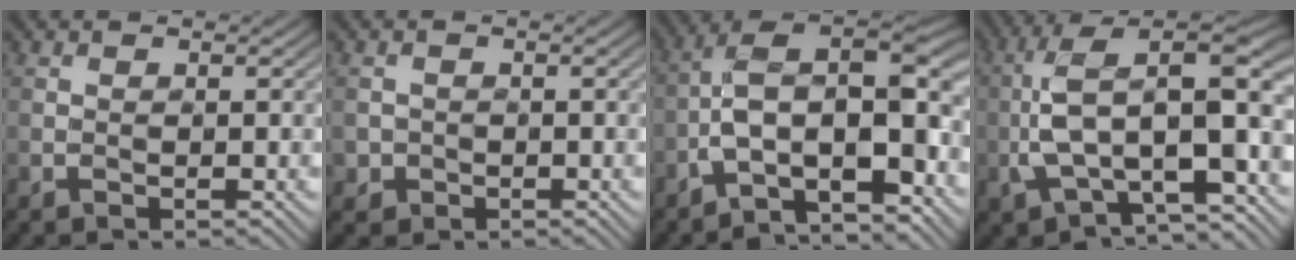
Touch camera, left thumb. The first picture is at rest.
{"total": 1.4, "force": [-0.5, 1.1, -0.6], "torque": [0.013, -0.005, -0.008]}
{"total": 11.1, "force": [-4.3, 4.5, 9.1], "torque": [-0.154, 0.004, -0.080]}
{"total": 13.0, "force": [-1.5, 5.7, 11.6], "torque": [-0.210, 0.008, -0.030]}